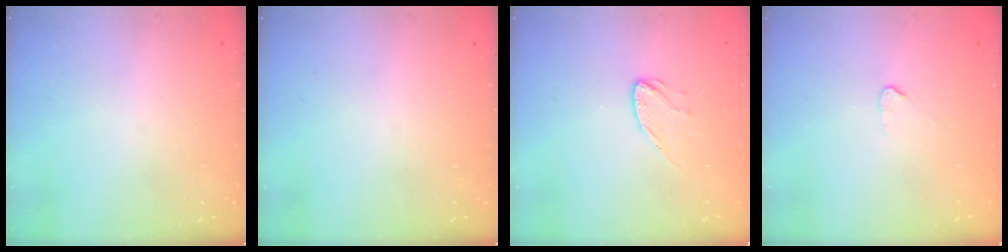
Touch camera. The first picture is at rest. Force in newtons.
{"total": 0.0}
{"total": 6.4, "press": 6.4, "slide": 0.5}
{"total": 2.5, "press": 2.5, "slide": 0.2}